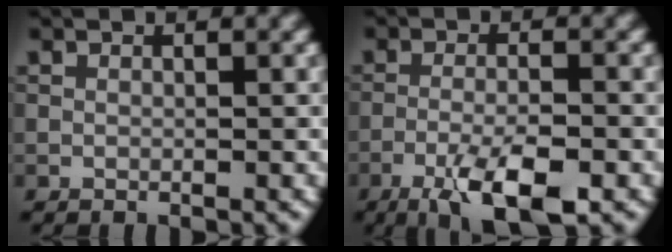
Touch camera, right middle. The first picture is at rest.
{"total": 6.1, "force": [-3.6, 1.4, 4.8], "torque": [-0.089, -0.004, -0.063]}